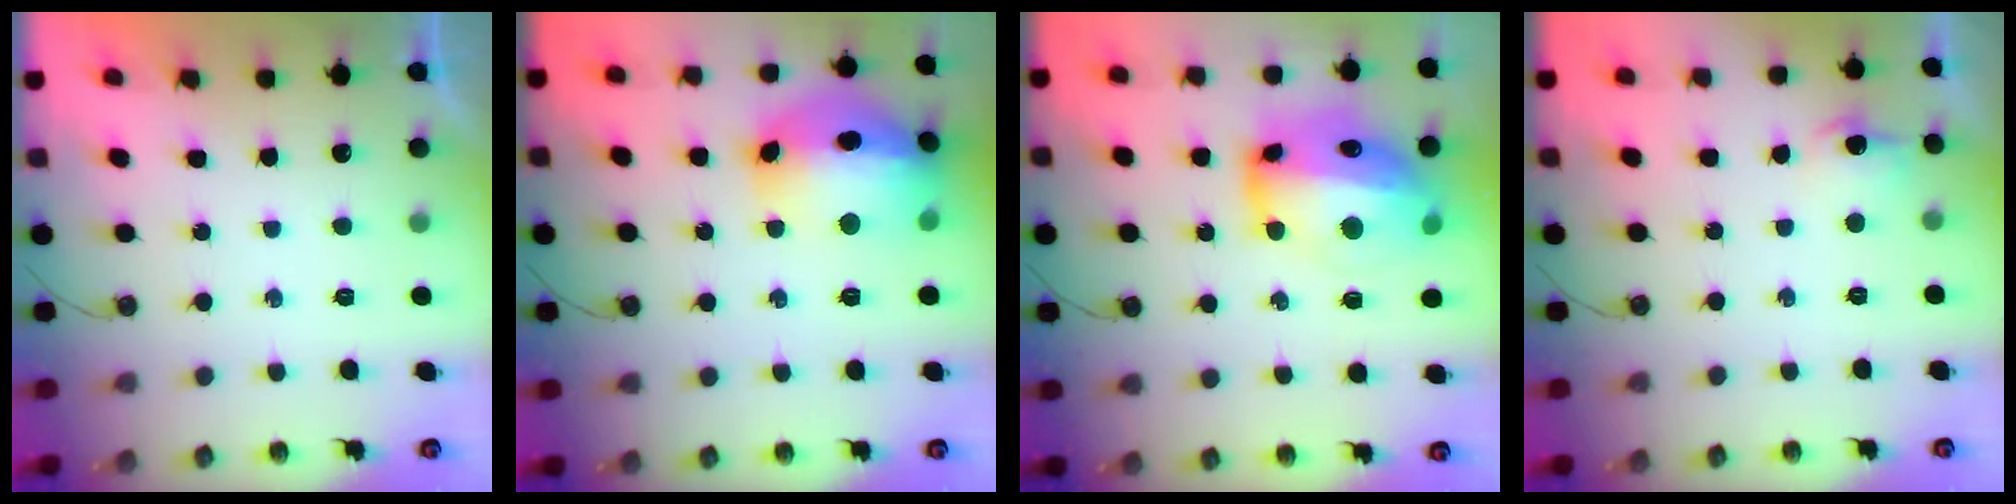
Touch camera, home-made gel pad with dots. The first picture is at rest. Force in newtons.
{"total": 21.2, "press": 21.1, "slide": 2.0}
{"total": 20.1, "press": 20.0, "slide": 2.2}
{"total": 7.3, "press": 7.2, "slide": 0.8}